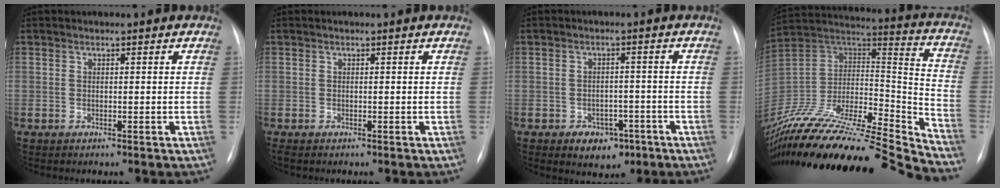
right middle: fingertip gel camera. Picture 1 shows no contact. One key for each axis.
{"total": 0.0}
{"total": 5.2, "fx": -2.9, "fy": 3.5, "fz": 2.5, "tx": -0.029, "ty": 0.008, "tz": -0.031}
{"total": 34.4, "fx": -31.1, "fy": 1.7, "fz": 14.5, "tx": -0.245, "ty": -0.035, "tz": -0.500}